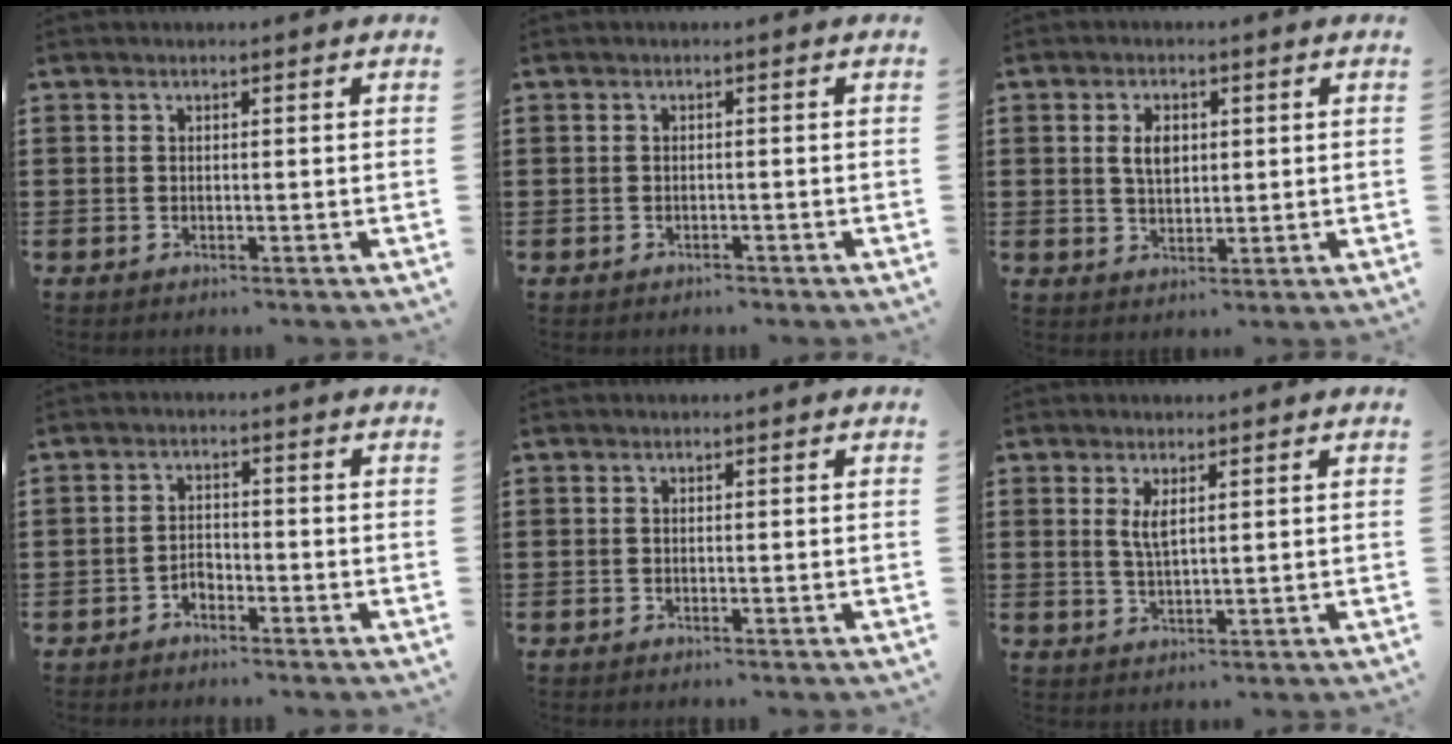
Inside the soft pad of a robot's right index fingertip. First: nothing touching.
{"total": 0.8, "force": [-0.8, 0.2, -0.1], "torque": [-0.001, 0.002, -0.018]}
{"total": 3.8, "force": [0.8, 2.2, 3.0], "torque": [-0.056, 0.008, 0.012]}
{"total": 1.8, "force": [-1.5, 0.9, 0.3], "torque": [-0.012, 0.004, -0.032]}
{"total": 0.0}
{"total": 2.8, "force": [1.2, 0.8, 2.4], "torque": [-0.051, 0.002, 0.020]}